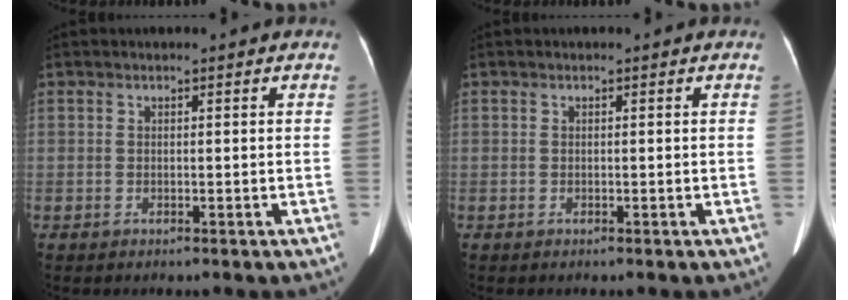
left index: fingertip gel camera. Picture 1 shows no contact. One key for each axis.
{"total": 0.0}